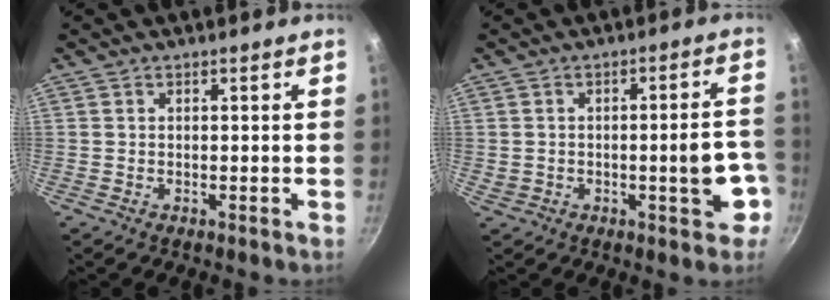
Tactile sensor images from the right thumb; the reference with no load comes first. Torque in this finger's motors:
{"motor_torque": [1.18, 1.02, 1.27, -0.42, 0.35]}